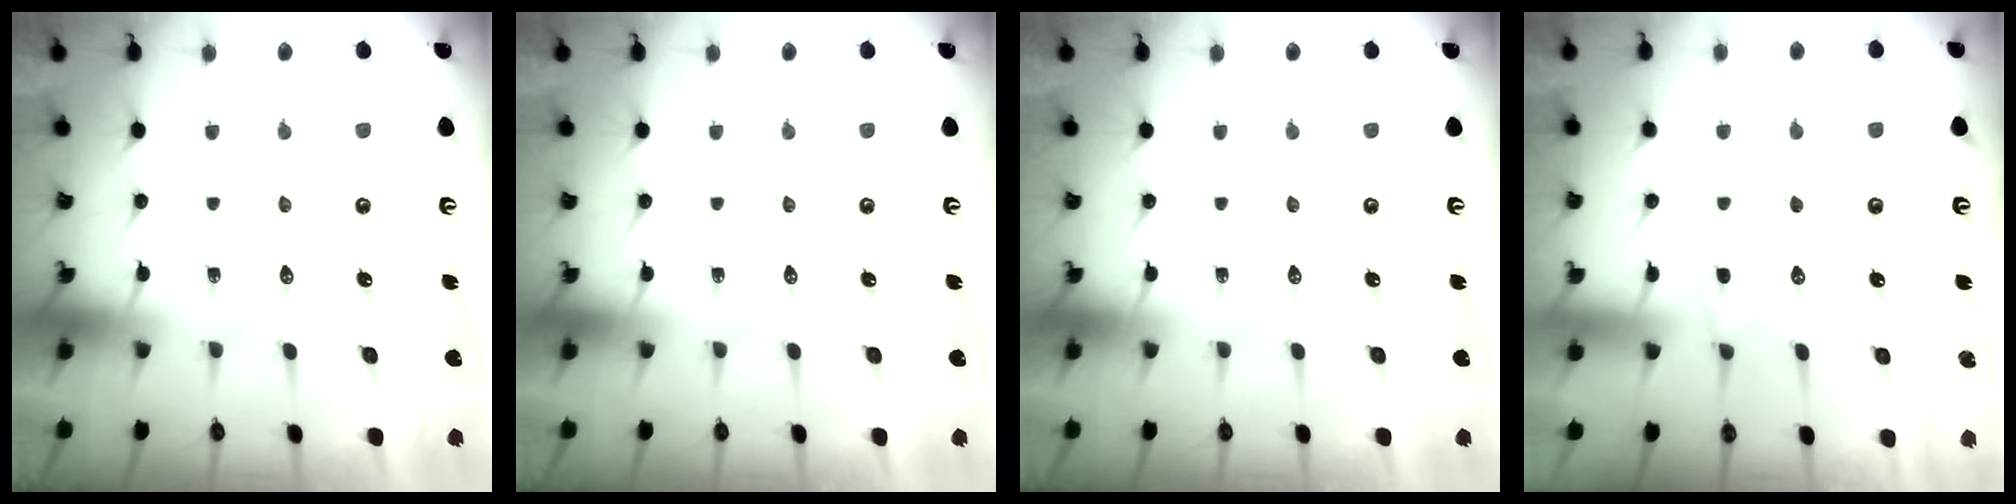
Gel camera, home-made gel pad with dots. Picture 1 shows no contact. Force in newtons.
{"total": 0.0}
{"total": 0.0}
{"total": 2.3, "press": 2.0, "slide": 1.2}